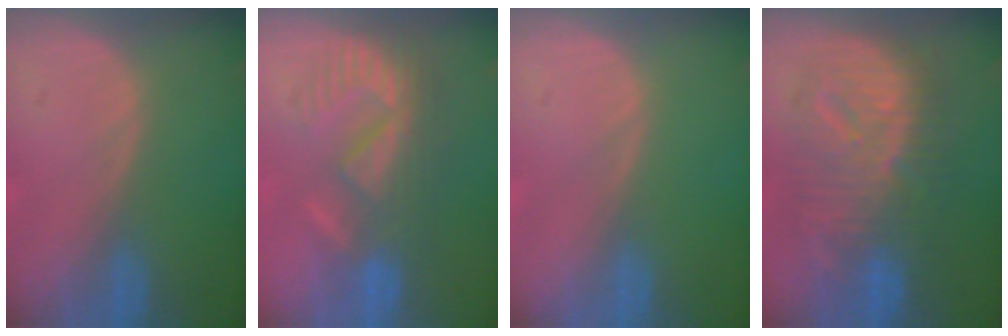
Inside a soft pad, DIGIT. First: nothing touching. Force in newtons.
{"total": 9.1, "press": 8.1, "slide": 4.1}
{"total": 0.0}
{"total": 12.0, "press": 11.9, "slide": 1.3}